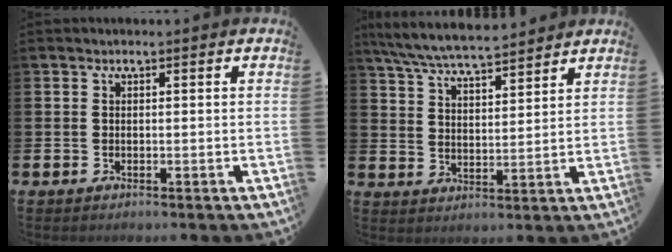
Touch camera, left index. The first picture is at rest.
{"total": 7.0, "force": [6.7, 0.7, 2.0], "torque": [-0.064, -0.031, 0.120]}